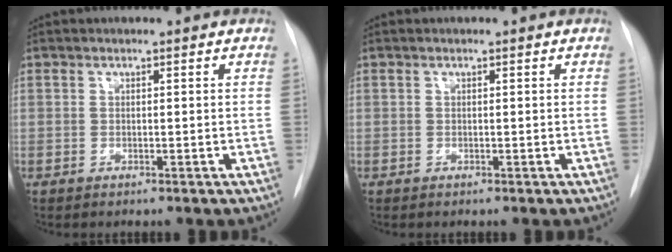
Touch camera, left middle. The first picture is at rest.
{"total": 0.0}